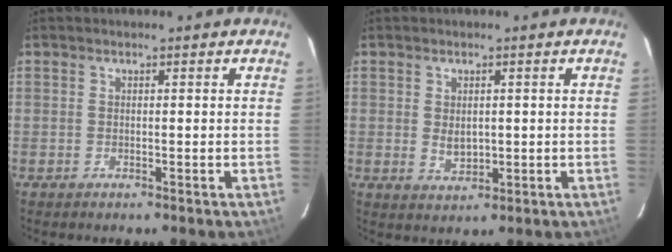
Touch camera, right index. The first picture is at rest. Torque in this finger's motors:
{"motor_torque": [0.06, -0.03, 0.19, 0.03]}